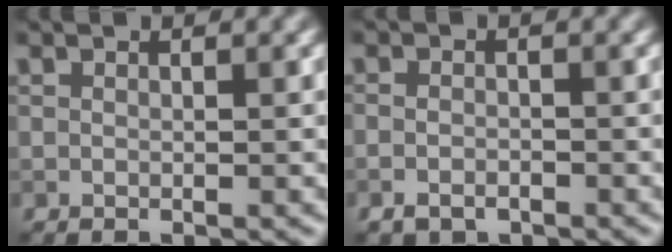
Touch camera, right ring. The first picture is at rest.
{"total": 1.8, "force": [-1.0, 1.1, 0.9], "torque": [-0.017, -0.002, -0.023]}